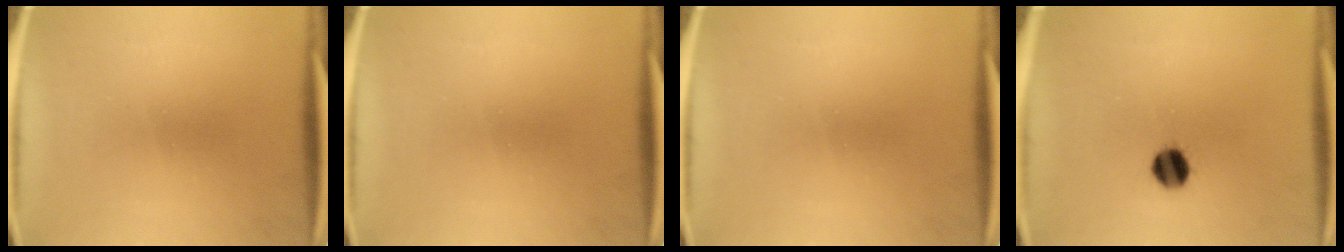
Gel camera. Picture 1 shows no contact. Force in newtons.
{"total": 0.0}
{"total": 0.0}
{"total": 6.0}